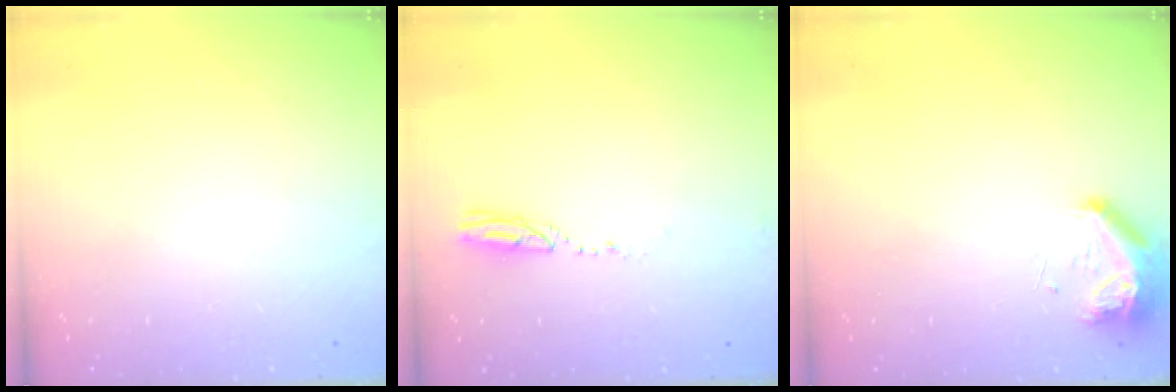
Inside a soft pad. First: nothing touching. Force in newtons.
{"total": 3.3, "press": 3.1, "slide": 1.2}
{"total": 13.1, "press": 10.6, "slide": 7.7}